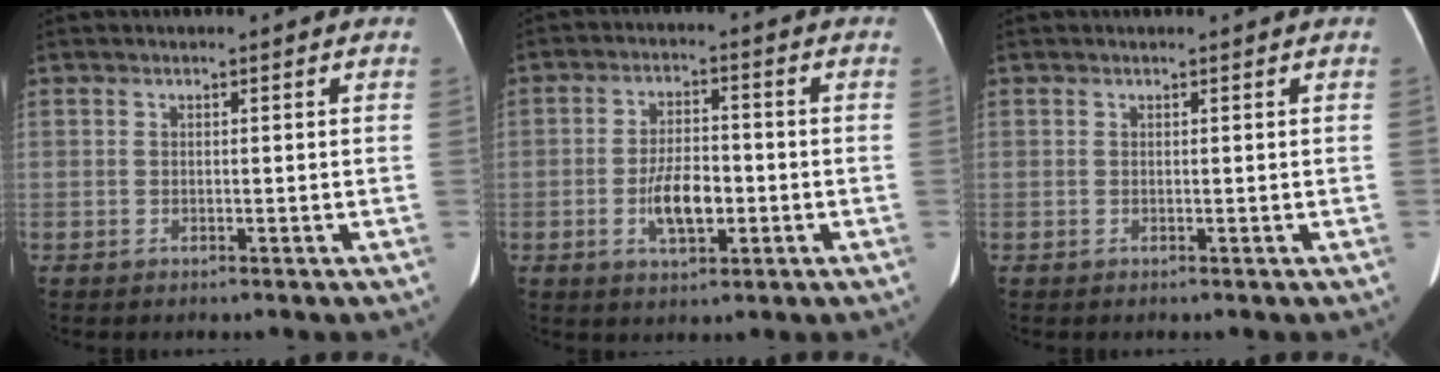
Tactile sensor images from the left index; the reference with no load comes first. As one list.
[{"total": 6.4, "force": [-1.7, 2.8, 5.4], "torque": [-0.106, 0.003, -0.028]}, {"total": 0.7, "force": [0.6, 0.0, 0.2], "torque": [-0.005, 0.002, 0.011]}]